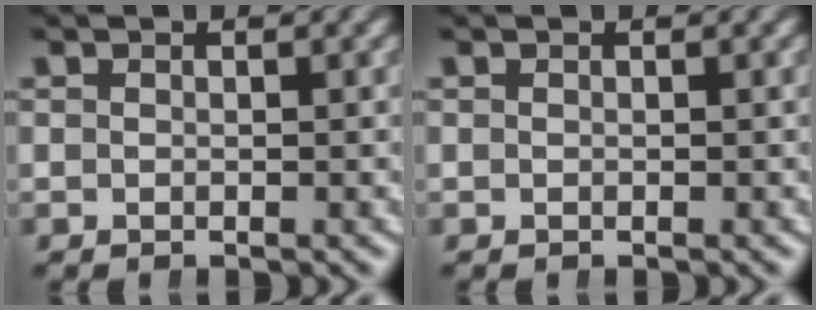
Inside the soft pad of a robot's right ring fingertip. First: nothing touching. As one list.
[{"total": 0.0}]